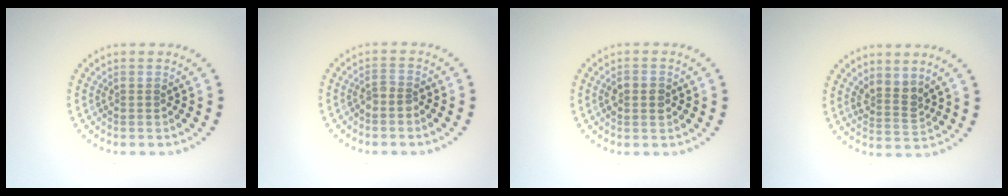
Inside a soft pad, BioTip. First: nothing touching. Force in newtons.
{"total": 1.4, "press": 1.0, "slide": 0.9}
{"total": 1.8, "press": 1.8, "slide": 0.1}
{"total": 2.4, "press": 1.8, "slide": 1.5}